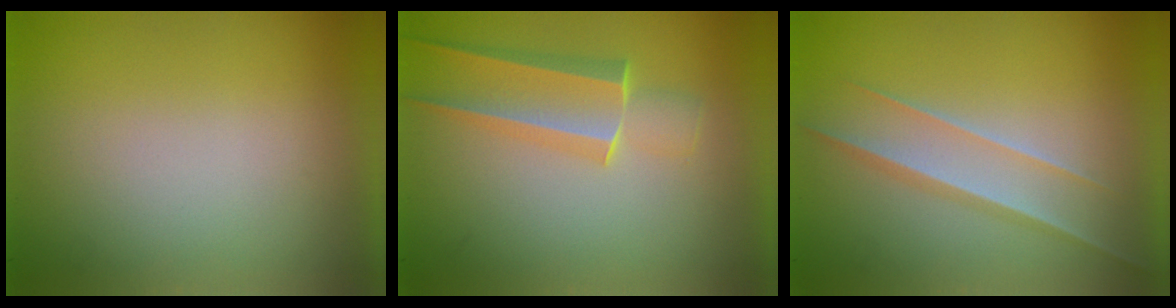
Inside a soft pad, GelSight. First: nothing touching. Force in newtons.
{"total": 2.6}
{"total": 1.5}